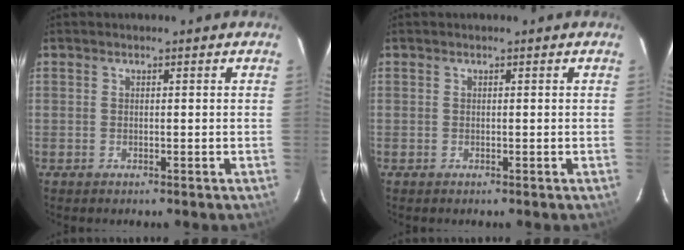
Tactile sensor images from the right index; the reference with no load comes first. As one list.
[{"total": 0.0}]